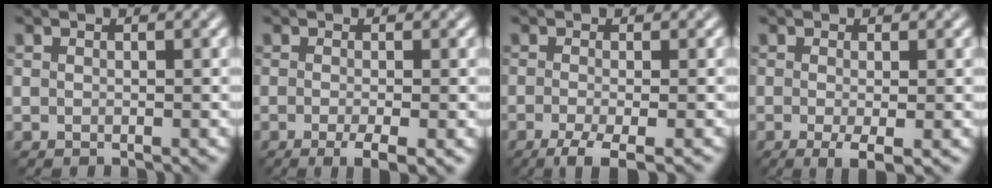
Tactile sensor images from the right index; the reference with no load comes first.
{"total": 2.9, "force": [-1.2, 0.6, 2.6], "torque": [-0.042, -0.009, -0.022]}
{"total": 3.5, "force": [-2.0, 0.8, 2.7], "torque": [-0.046, -0.006, -0.044]}
{"total": 2.6, "force": [-0.8, 0.5, 2.4], "torque": [-0.045, -0.009, -0.015]}